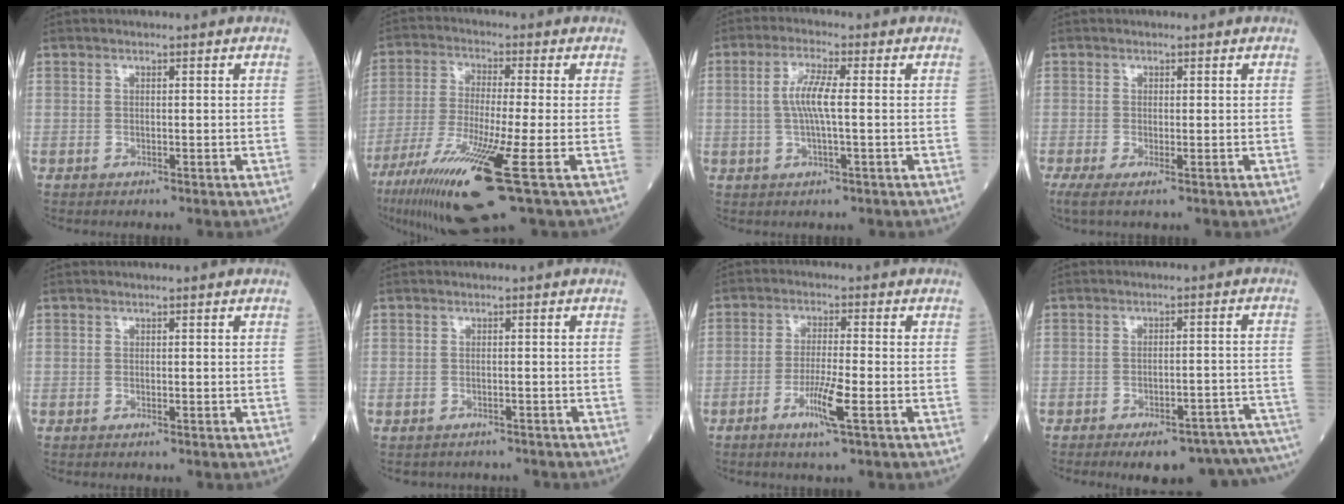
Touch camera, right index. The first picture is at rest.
{"total": 15.0, "force": [-7.6, -0.1, 13.0], "torque": [-0.256, -0.045, -0.139]}
{"total": 5.2, "force": [0.2, 0.4, 5.2], "torque": [-0.110, 0.005, 0.000]}
{"total": 2.5, "force": [-1.3, 0.4, 2.1], "torque": [-0.040, -0.011, -0.021]}
{"total": 0.0}
{"total": 3.2, "force": [-2.8, 1.6, -0.4], "torque": [0.001, 0.007, -0.042]}
{"total": 5.7, "force": [-2.7, -0.3, 5.0], "torque": [-0.096, -0.011, -0.051]}
{"total": 17.6, "force": [-15.6, 3.0, 7.4], "torque": [-0.025, 0.025, -0.184]}